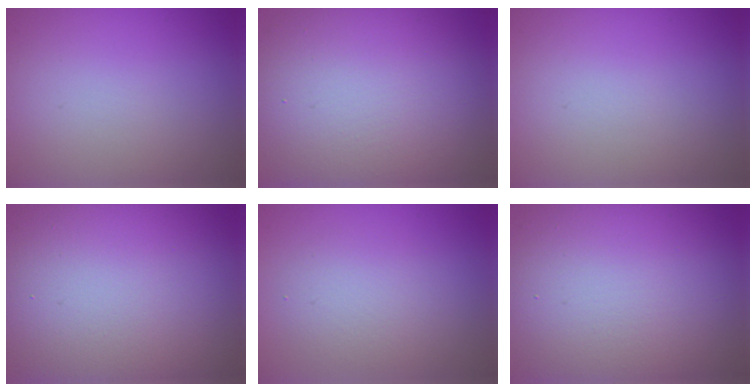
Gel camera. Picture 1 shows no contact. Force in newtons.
{"total": 13.1, "press": 13.1, "slide": 0.7}
{"total": 0.0}
{"total": 16.8, "press": 16.8, "slide": 0.7}
{"total": 2.7, "press": 2.7, "slide": 0.1}
{"total": 14.7, "press": 14.7, "slide": 0.9}